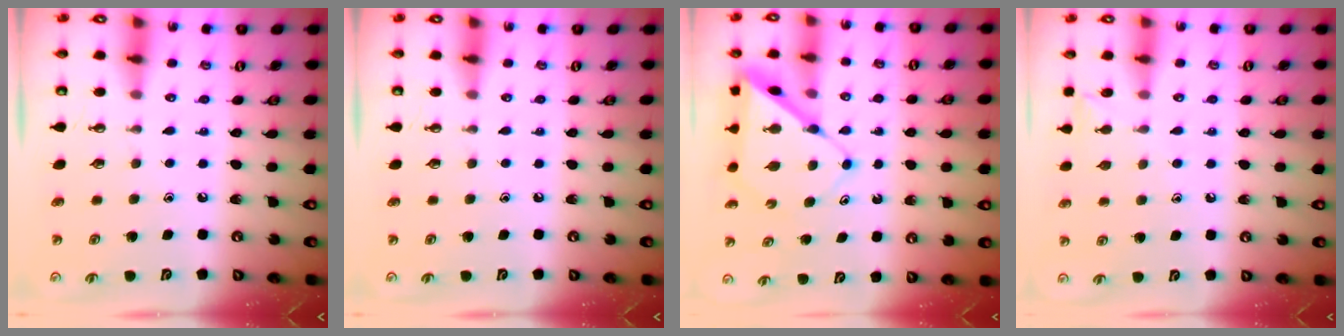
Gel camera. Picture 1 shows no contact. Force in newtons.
{"total": 0.0}
{"total": 9.4, "press": 9.3, "slide": 0.7}
{"total": 5.0, "press": 4.9, "slide": 0.5}